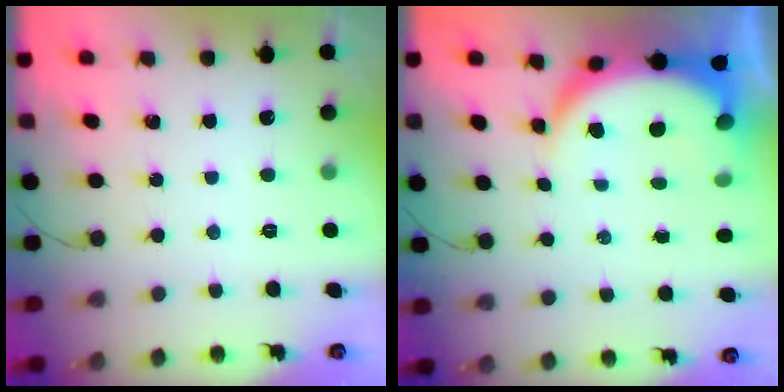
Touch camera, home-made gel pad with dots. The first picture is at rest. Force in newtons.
{"total": 9.3, "press": 9.2, "slide": 1.1}